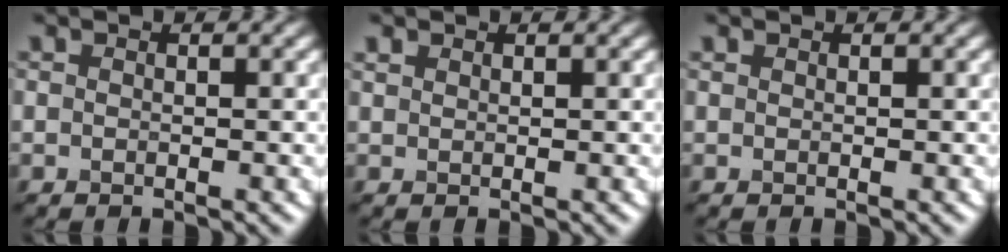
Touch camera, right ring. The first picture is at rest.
{"total": 1.0, "force": [0.3, -0.6, -0.7], "torque": [-0.002, -0.003, 0.022]}
{"total": 0.6, "force": [-0.1, -0.4, -0.4], "torque": [-0.005, -0.006, 0.005]}